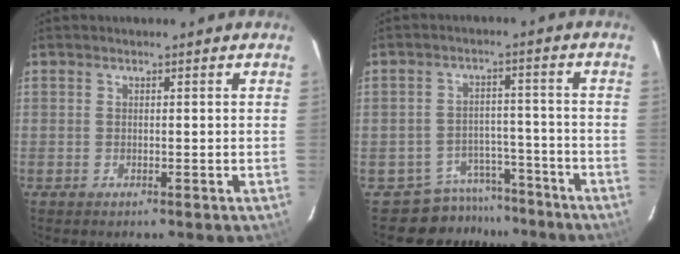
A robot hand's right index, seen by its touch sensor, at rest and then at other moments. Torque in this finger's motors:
{"motor_torque": [-1.09, -0.59, -0.85, -0.21]}